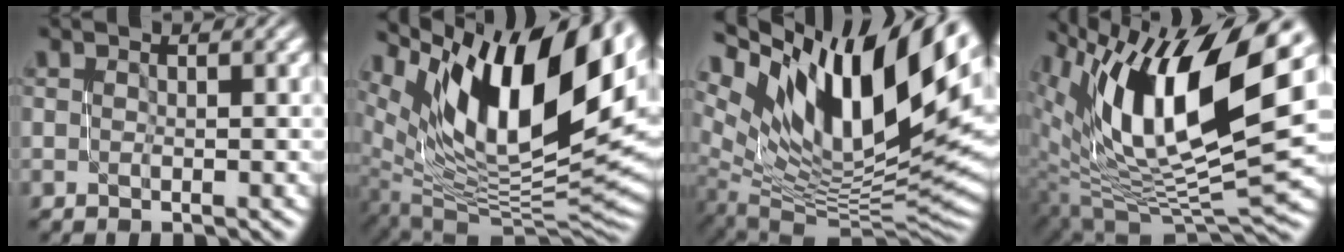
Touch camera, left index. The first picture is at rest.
{"total": 16.9, "force": [7.7, 7.5, 13.1], "torque": [-0.223, 0.014, 0.136]}
{"total": 16.7, "force": [8.0, 7.4, 12.7], "torque": [-0.227, 0.015, 0.146]}
{"total": 15.4, "force": [5.7, 6.3, 12.8], "torque": [-0.232, 0.003, 0.095]}